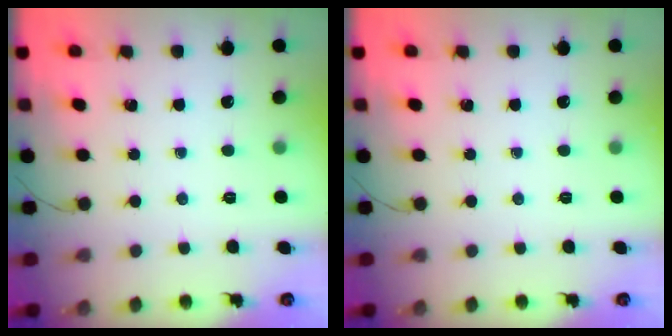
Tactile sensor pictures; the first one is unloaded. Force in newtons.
{"total": 0.0}